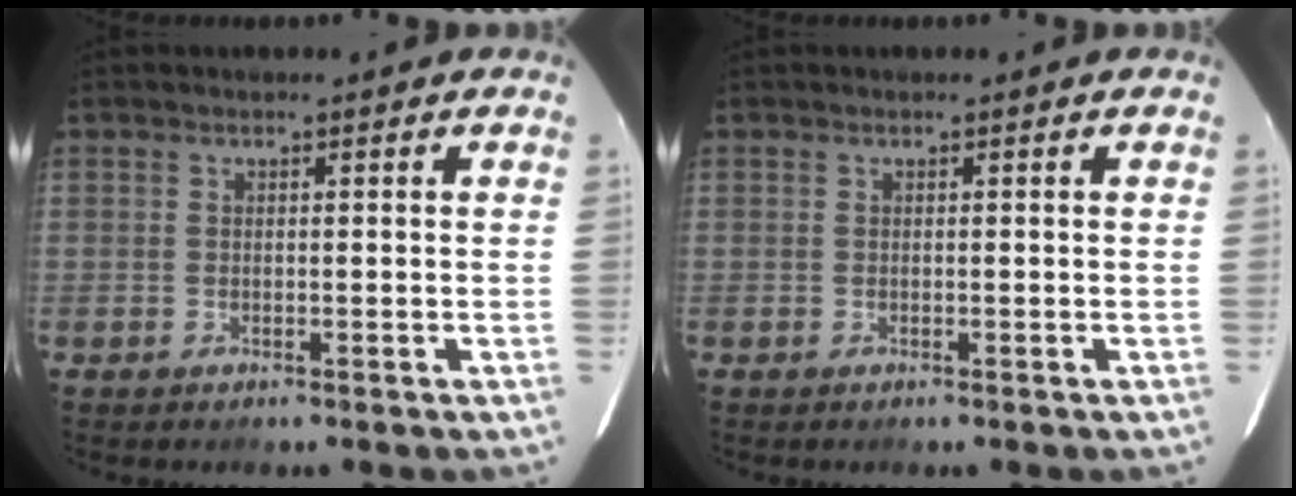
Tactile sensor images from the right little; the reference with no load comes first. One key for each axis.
{"total": 0.0}